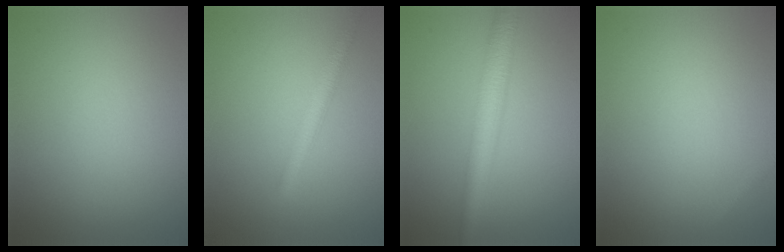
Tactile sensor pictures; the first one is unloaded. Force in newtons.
{"total": 2.4, "press": 2.4, "slide": 0.1}
{"total": 4.2, "press": 4.2, "slide": 0.1}
{"total": 0.5, "press": 0.5, "slide": 0.0}